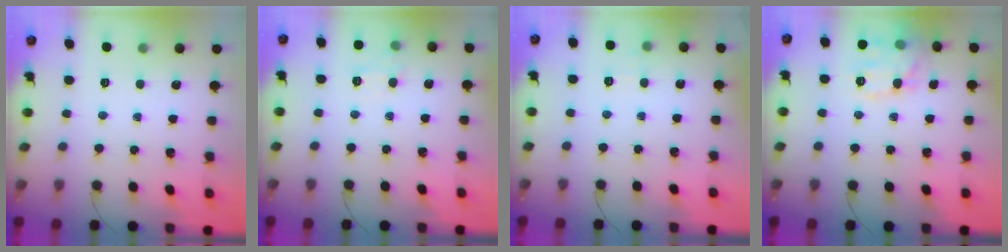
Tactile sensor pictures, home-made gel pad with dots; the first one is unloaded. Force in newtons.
{"total": 7.8, "press": 7.5, "slide": 2.1}
{"total": 4.1, "press": 3.9, "slide": 1.2}
{"total": 13.5, "press": 13.5, "slide": 0.5}